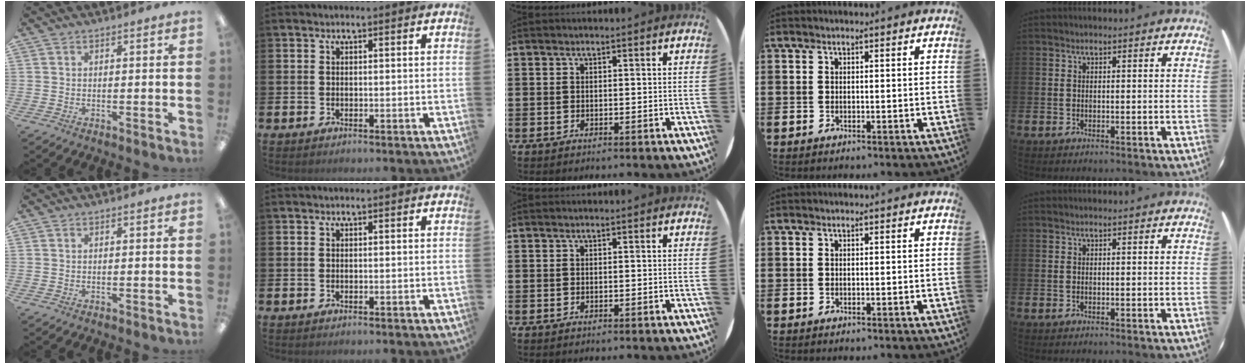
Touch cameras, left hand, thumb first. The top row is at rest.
{}